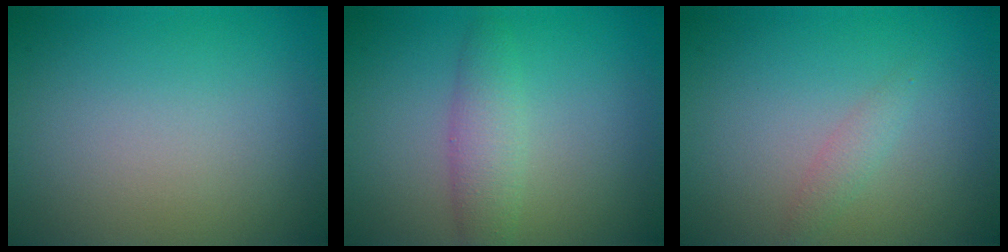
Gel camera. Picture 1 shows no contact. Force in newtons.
{"total": 2.7, "press": 2.7, "slide": 0.1}
{"total": 1.2, "press": 1.2, "slide": 0.0}